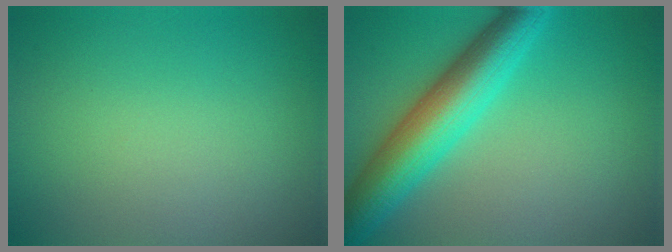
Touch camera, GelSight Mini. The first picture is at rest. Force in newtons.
{"total": 7.8, "press": 7.8, "slide": 0.2}